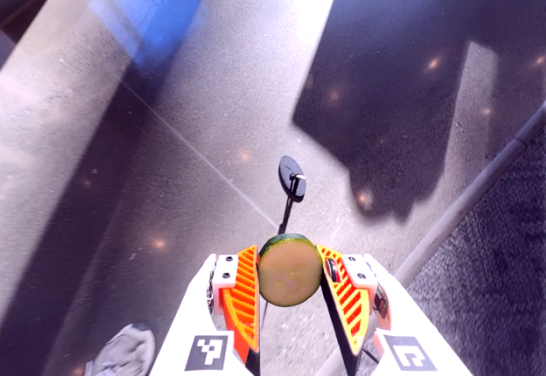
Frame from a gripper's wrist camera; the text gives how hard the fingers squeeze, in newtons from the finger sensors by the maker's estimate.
{"total": 11.0, "left": 11.0, "right": 11.0}